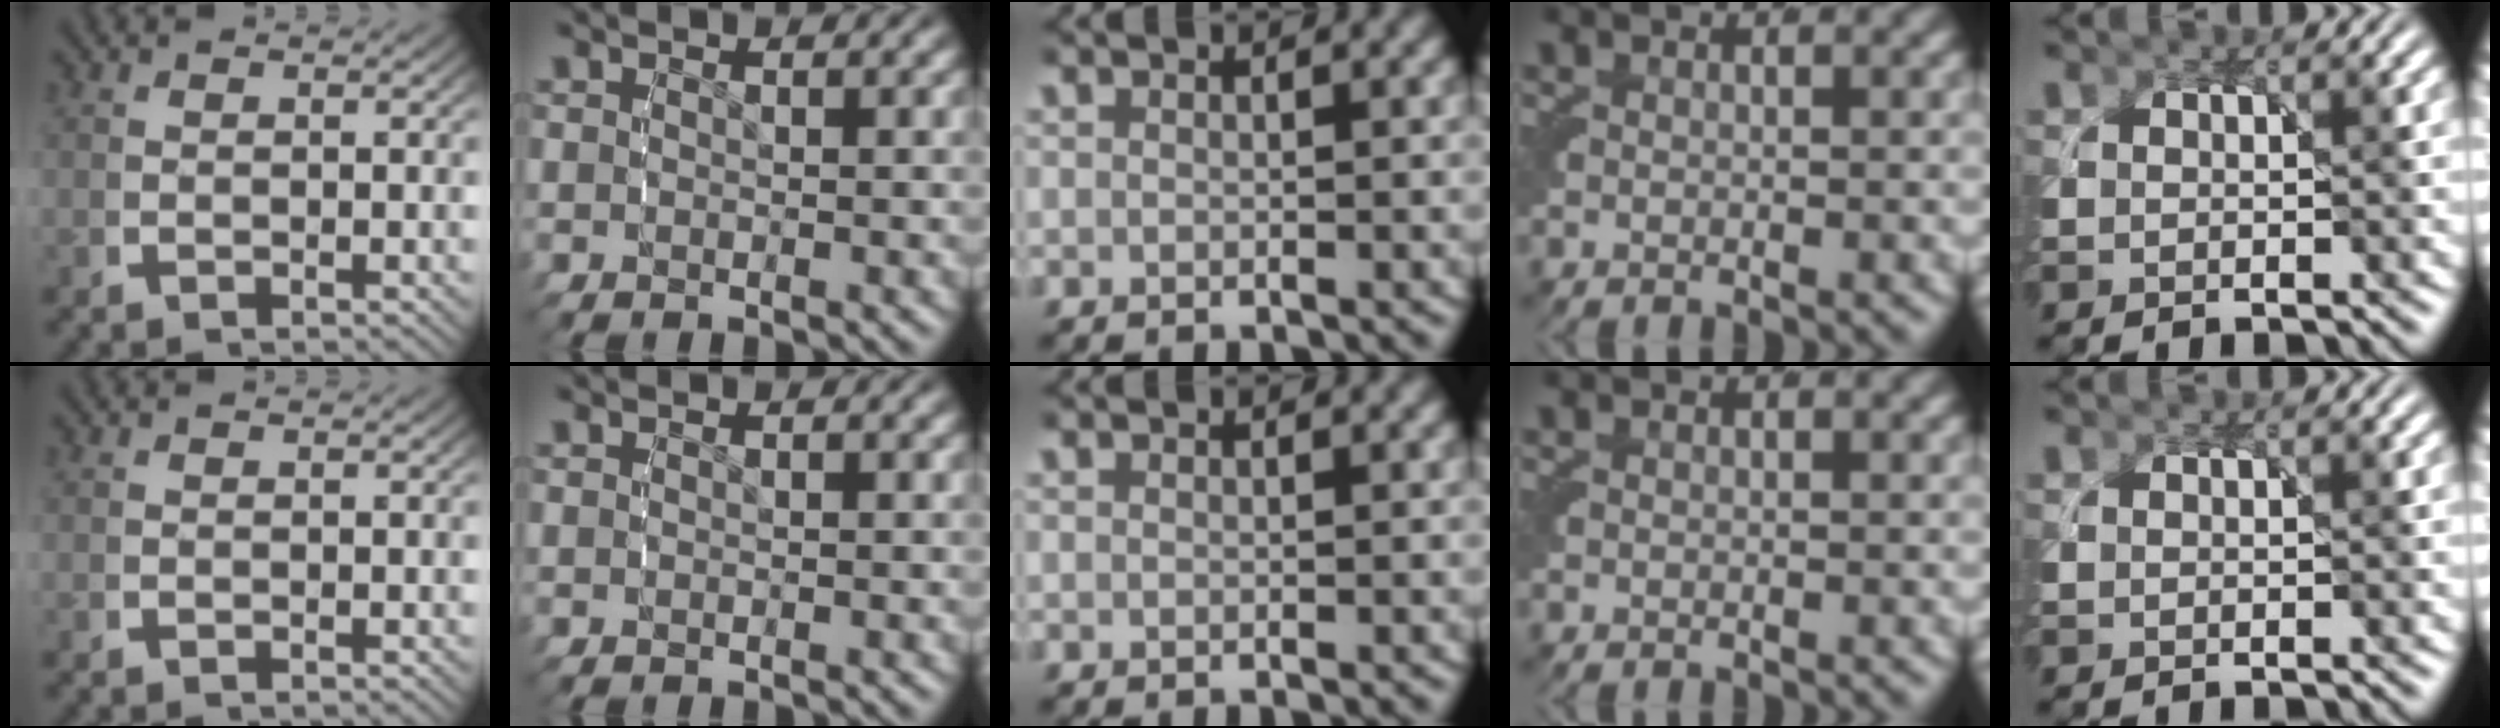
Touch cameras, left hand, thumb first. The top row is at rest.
{}